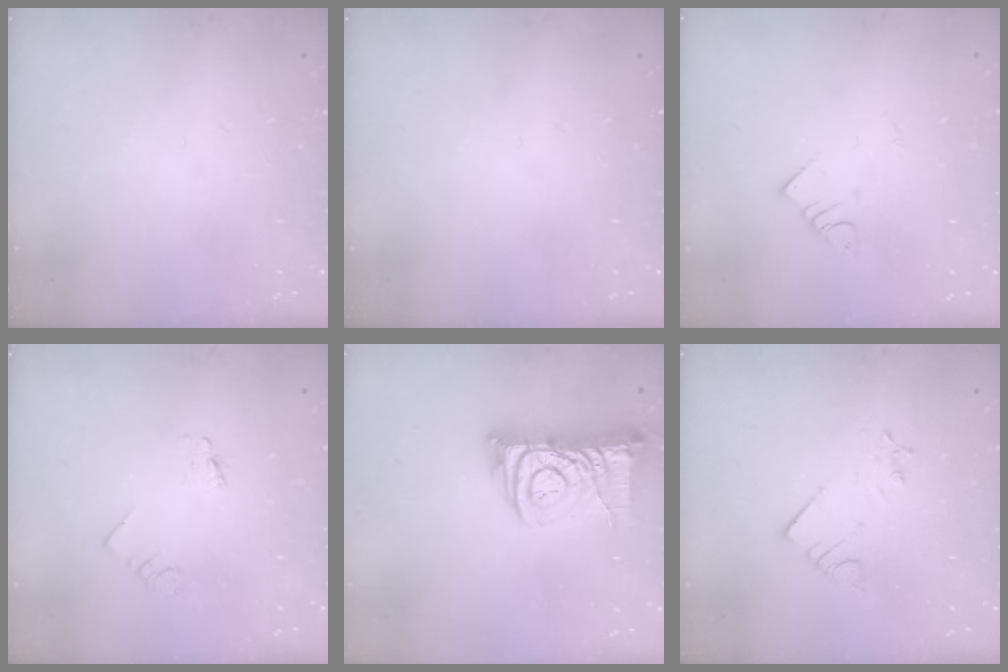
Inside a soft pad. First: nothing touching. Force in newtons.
{"total": 0.0}
{"total": 2.4, "press": 2.4, "slide": 0.4}
{"total": 0.0}
{"total": 12.8, "press": 12.7, "slide": 1.5}
{"total": 2.6, "press": 2.6, "slide": 0.2}